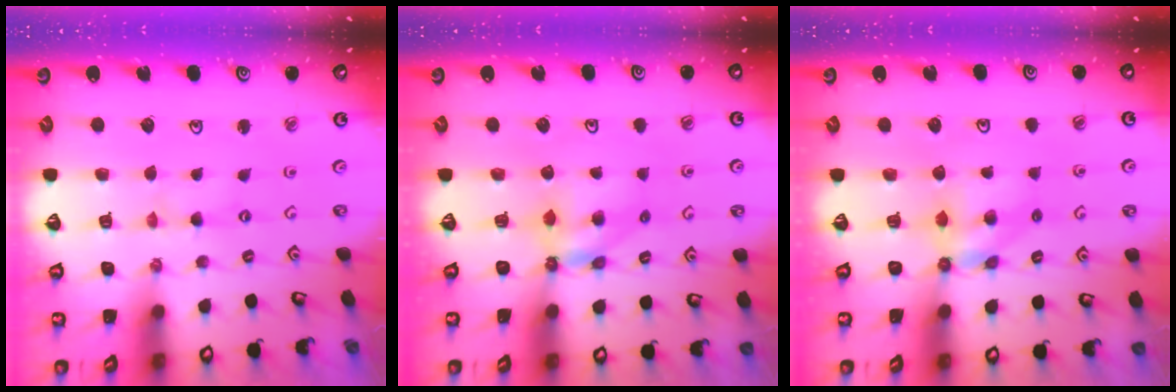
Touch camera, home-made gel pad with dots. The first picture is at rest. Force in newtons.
{"total": 6.2, "press": 6.2, "slide": 0.8}
{"total": 5.7, "press": 5.7, "slide": 0.3}